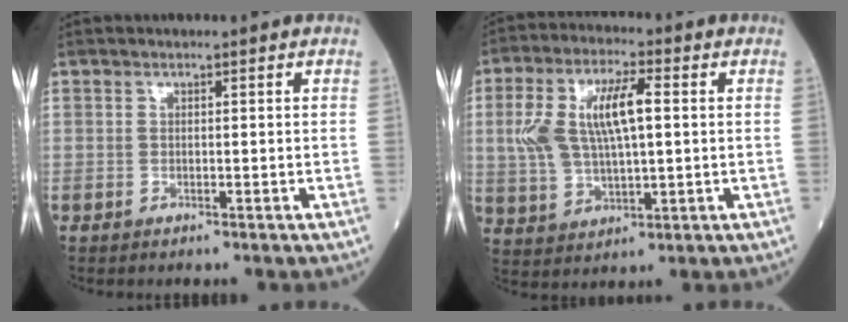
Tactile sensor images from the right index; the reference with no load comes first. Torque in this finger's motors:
{"motor_torque": [0.47, 0.10, 0.32, 0.21]}